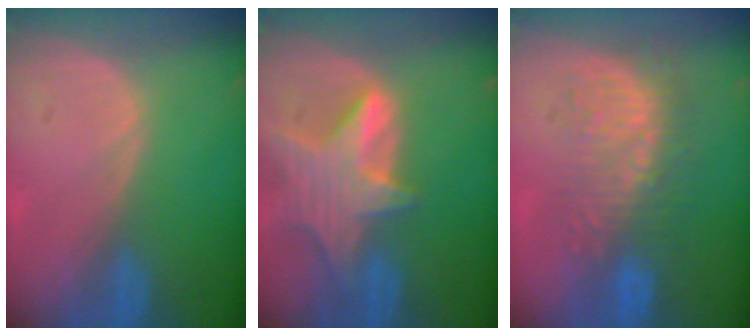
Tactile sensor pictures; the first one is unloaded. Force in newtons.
{"total": 8.3, "press": 7.4, "slide": 3.8}
{"total": 9.1, "press": 8.7, "slide": 2.6}